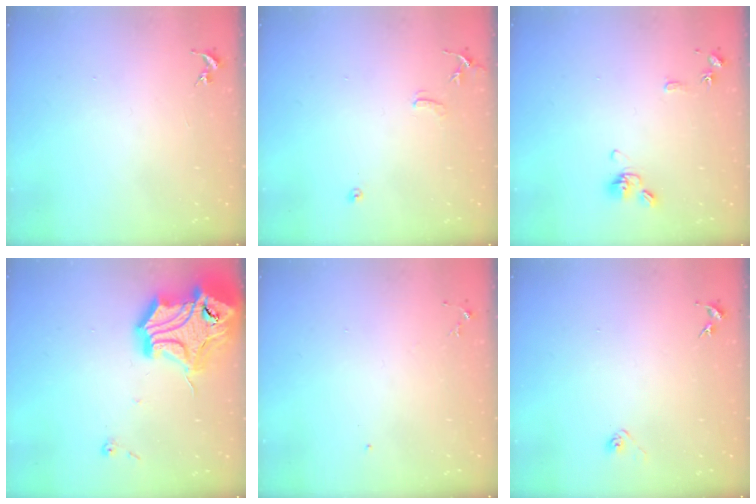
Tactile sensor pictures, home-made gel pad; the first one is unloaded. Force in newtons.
{"total": 7.6, "press": 7.6, "slide": 0.6}
{"total": 9.4, "press": 9.2, "slide": 1.9}
{"total": 23.2, "press": 23.0, "slide": 2.7}
{"total": 5.1, "press": 5.0, "slide": 0.6}
{"total": 4.0, "press": 4.0, "slide": 0.8}